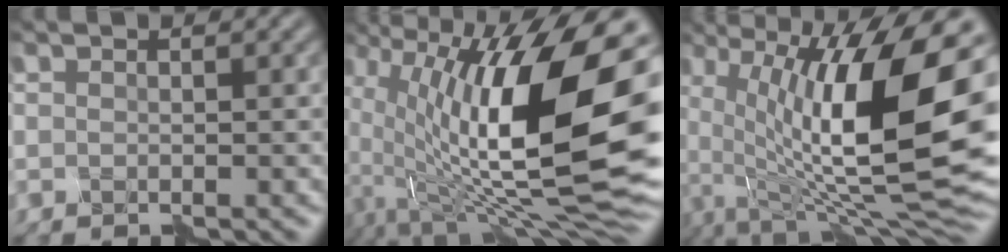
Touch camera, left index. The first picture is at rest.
{"total": 18.2, "force": [-0.1, 7.4, 16.6], "torque": [-0.301, -0.004, 0.002]}
{"total": 16.9, "force": [0.7, 6.2, 15.7], "torque": [-0.264, 0.006, 0.019]}